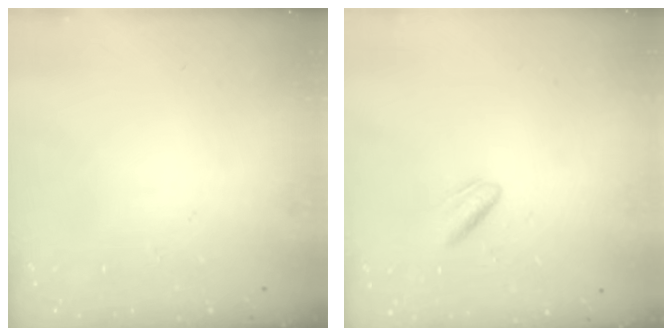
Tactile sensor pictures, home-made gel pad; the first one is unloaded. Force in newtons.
{"total": 2.1, "press": 1.8, "slide": 1.1}